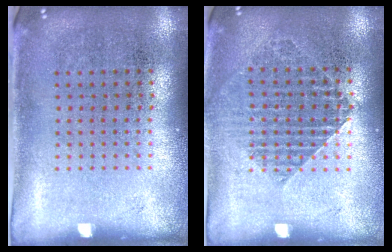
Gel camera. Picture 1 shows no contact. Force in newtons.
{"total": 1.3, "press": 1.2, "slide": 0.4}